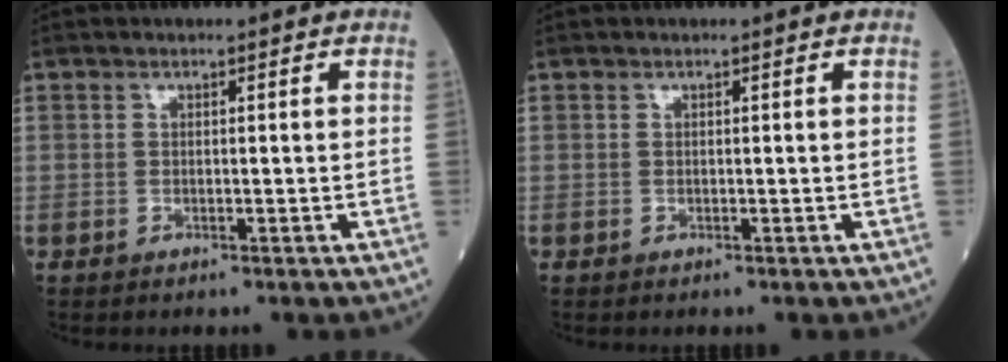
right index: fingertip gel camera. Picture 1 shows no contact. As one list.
[{"total": 0.0}]